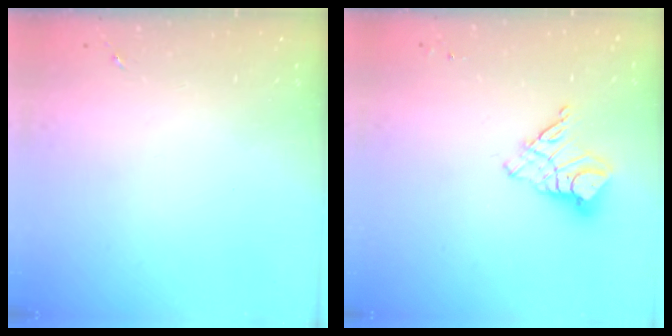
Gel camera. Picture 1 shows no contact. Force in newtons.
{"total": 9.7, "press": 9.7, "slide": 1.1}